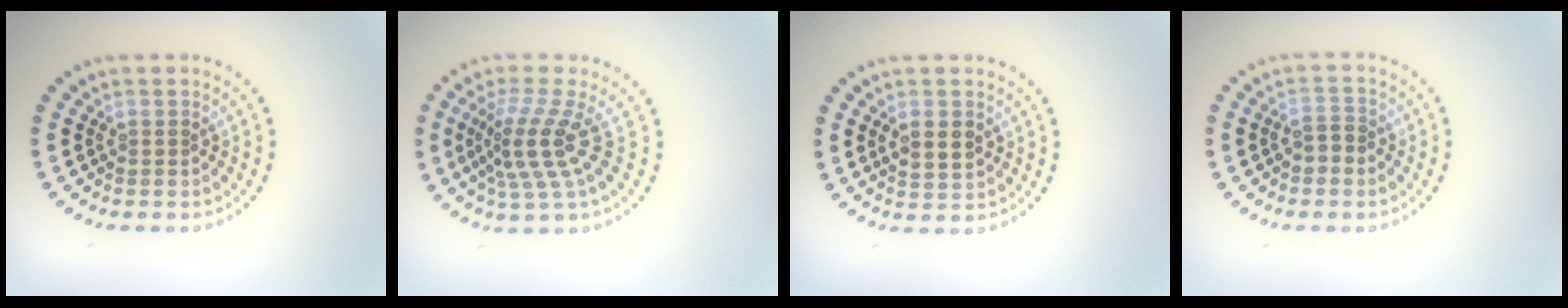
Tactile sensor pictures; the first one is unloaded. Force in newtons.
{"total": 4.1, "press": 2.8, "slide": 2.9}
{"total": 2.9, "press": 2.9, "slide": 0.3}
{"total": 1.9, "press": 1.8, "slide": 0.6}